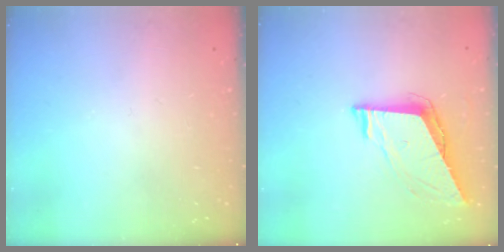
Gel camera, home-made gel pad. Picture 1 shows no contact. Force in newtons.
{"total": 7.5, "press": 7.5, "slide": 0.5}